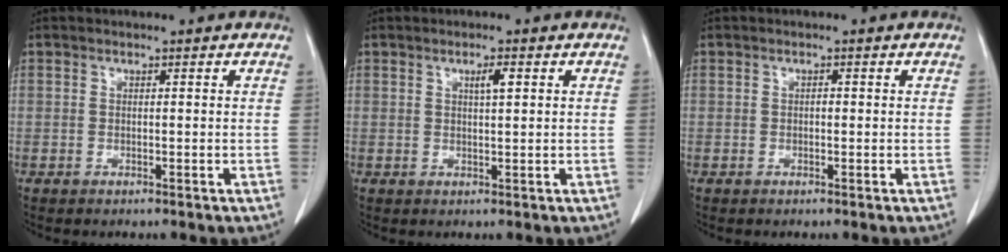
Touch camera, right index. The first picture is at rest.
{"total": 2.0, "force": [0.8, 0.2, 1.8], "torque": [-0.031, -0.001, 0.014]}
{"total": 0.5, "force": [0.0, 0.3, 0.4], "torque": [-0.007, 0.002, -0.001]}